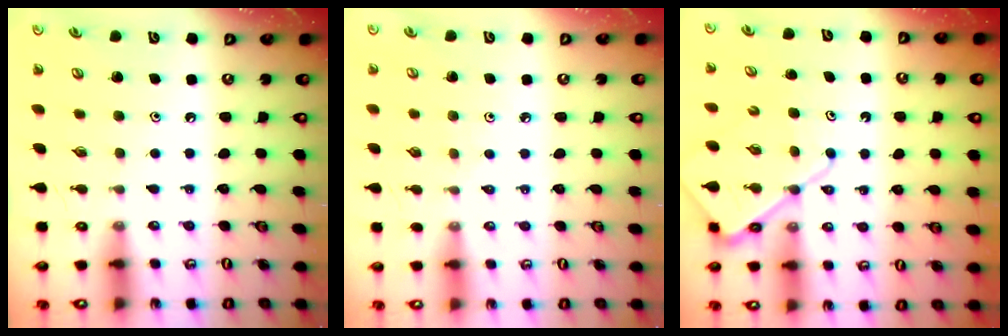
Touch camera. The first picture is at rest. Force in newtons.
{"total": 1.9, "press": 1.8, "slide": 0.5}
{"total": 11.7, "press": 11.6, "slide": 1.1}